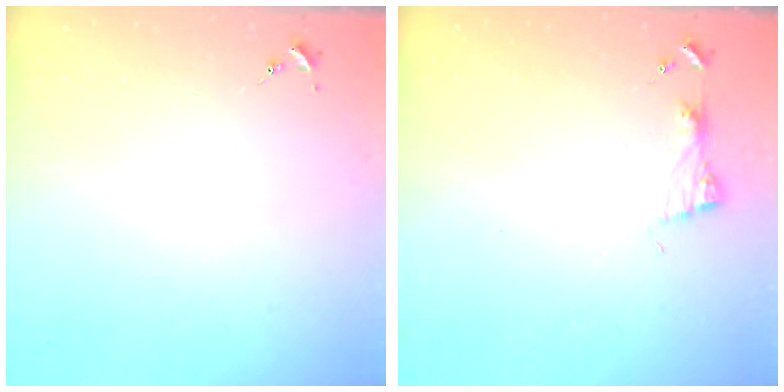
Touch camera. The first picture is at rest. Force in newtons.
{"total": 5.6, "press": 5.5, "slide": 0.7}